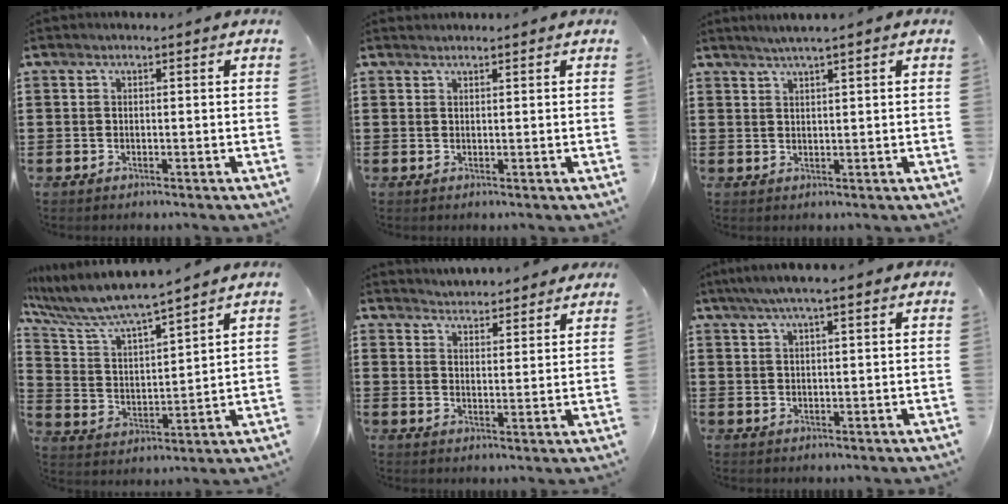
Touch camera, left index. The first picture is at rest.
{"total": 0.7, "force": [0.7, 0.1, 0.1], "torque": [-0.003, -0.001, 0.015]}
{"total": 2.0, "force": [1.6, -0.4, 1.1], "torque": [-0.022, 0.001, 0.030]}
{"total": 6.7, "force": [6.0, 0.5, 2.8], "torque": [-0.084, -0.040, 0.098]}
{"total": 3.9, "force": [3.9, 0.3, -0.4], "torque": [-0.006, -0.019, 0.071]}
{"total": 4.0, "force": [2.6, 0.3, 3.1], "torque": [-0.063, 0.004, 0.045]}